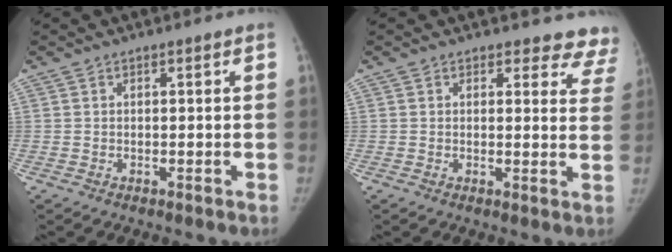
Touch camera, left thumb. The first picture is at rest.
{"total": 8.7, "force": [8.1, 3.3, -0.1], "torque": [0.064, -0.050, 0.048]}